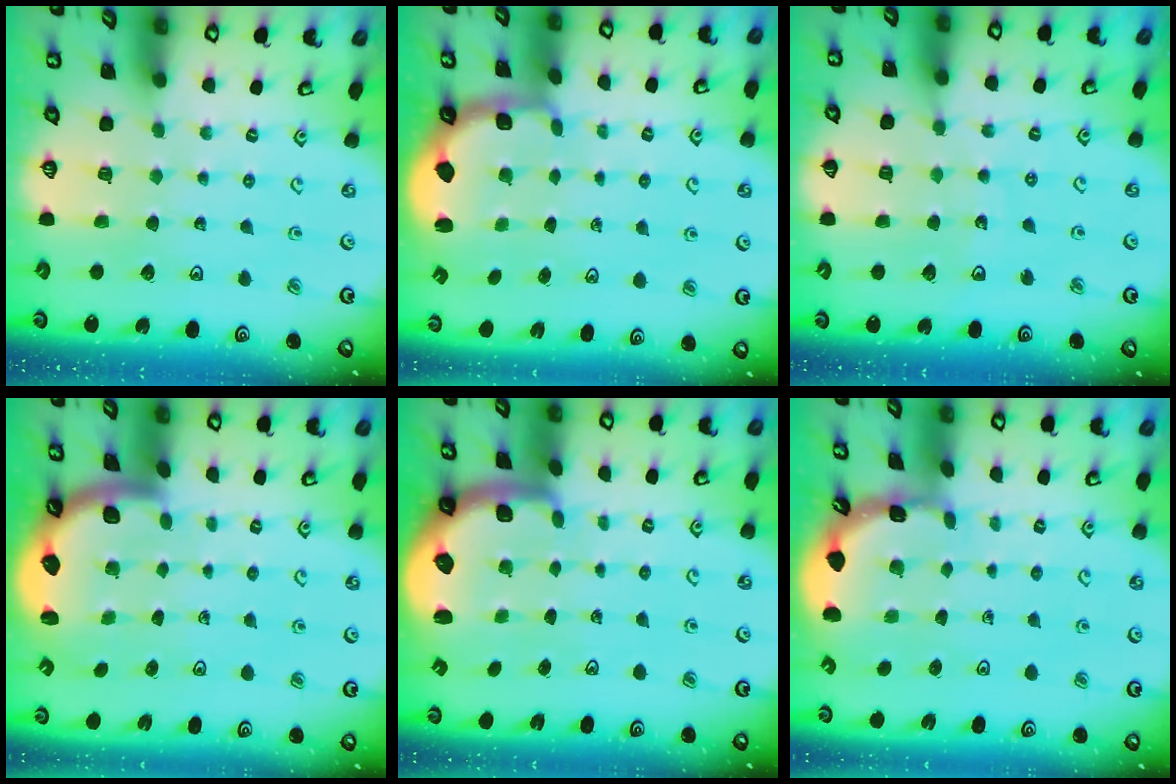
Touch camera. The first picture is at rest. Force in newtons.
{"total": 2.5, "press": 1.1, "slide": 2.2}
{"total": 4.3, "press": 3.7, "slide": 2.0}
{"total": 2.3, "press": 2.3, "slide": 0.4}
{"total": 1.7, "press": 1.7, "slide": 0.4}
{"total": 1.9, "press": 1.9, "slide": 0.1}